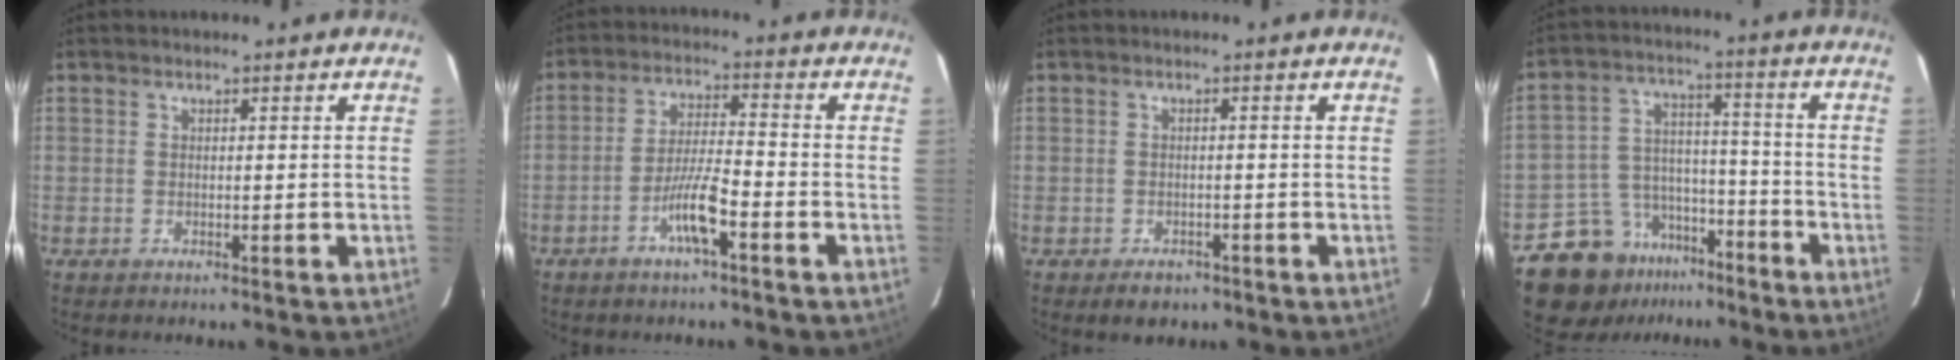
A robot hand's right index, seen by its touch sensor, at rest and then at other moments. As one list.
[{"total": 6.7, "force": [-3.3, 0.6, 5.8], "torque": [-0.114, 0.004, -0.062]}, {"total": 2.9, "force": [-1.9, 1.9, 1.0], "torque": [-0.014, 0.001, -0.020]}, {"total": 12.7, "force": [-9.1, 8.3, 3.2], "torque": [-0.054, 0.058, -0.143]}]